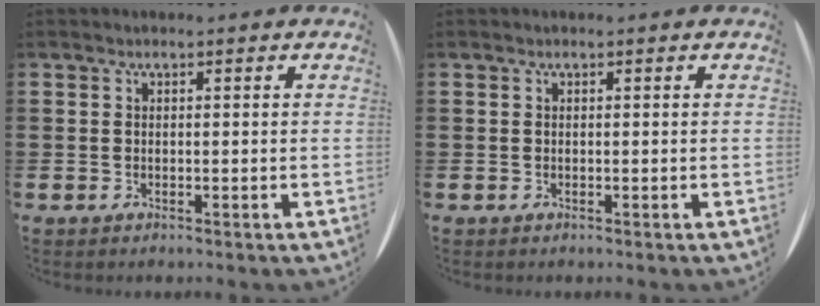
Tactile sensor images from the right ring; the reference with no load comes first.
{"total": 0.0}